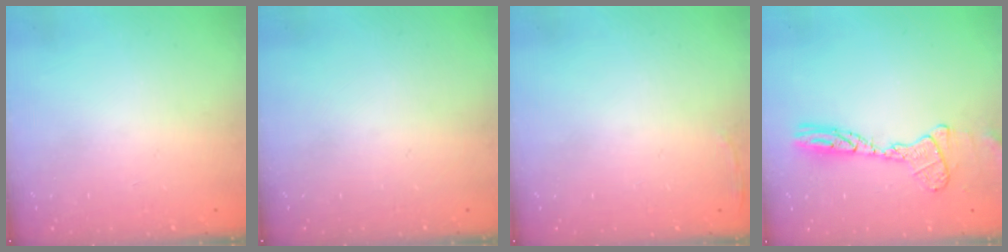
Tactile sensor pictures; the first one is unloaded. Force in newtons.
{"total": 0.0}
{"total": 2.8, "press": 2.6, "slide": 0.9}
{"total": 12.1, "press": 12.0, "slide": 0.9}